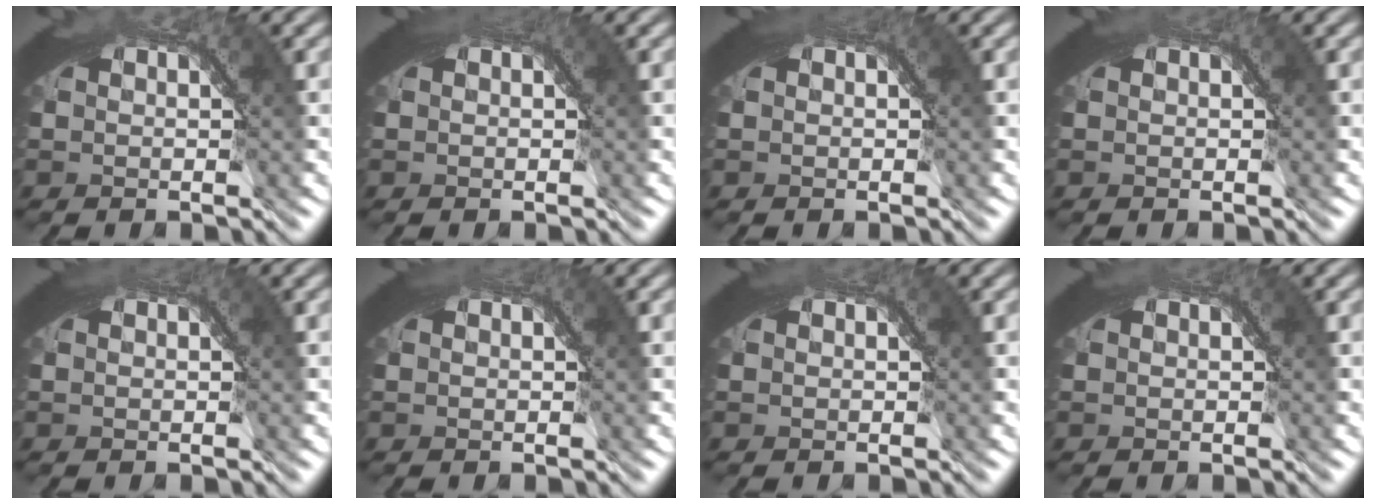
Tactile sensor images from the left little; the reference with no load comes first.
{"total": 1.4, "force": [0.8, 0.3, 1.1], "torque": [-0.009, 0.002, 0.009]}
{"total": 1.3, "force": [0.7, 0.3, 1.1], "torque": [-0.010, 0.001, 0.008]}
{"total": 1.0, "force": [0.5, 0.3, 0.8], "torque": [-0.008, 0.002, 0.005]}
{"total": 0.9, "force": [0.5, 0.2, 0.7], "torque": [-0.006, 0.000, 0.006]}
{"total": 1.0, "force": [0.5, 0.2, 0.8], "torque": [-0.005, 0.001, 0.006]}
{"total": 0.8, "force": [0.4, 0.2, 0.7], "torque": [-0.005, 0.002, 0.005]}
{"total": 0.8, "force": [0.4, 0.3, 0.7], "torque": [-0.005, 0.001, 0.004]}